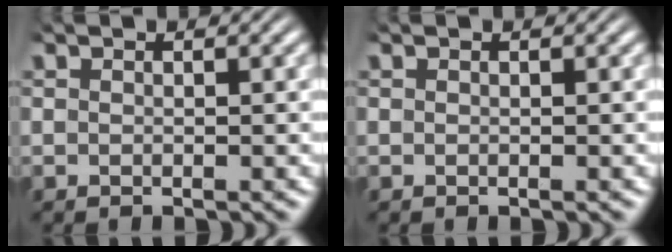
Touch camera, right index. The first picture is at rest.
{"total": 0.0}